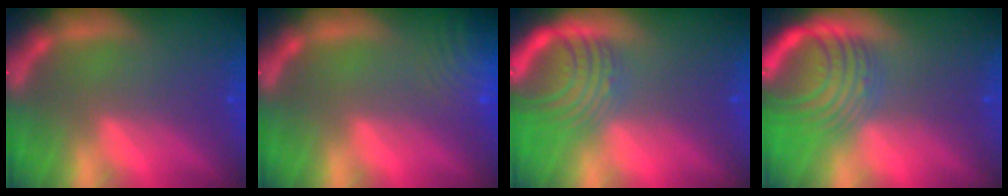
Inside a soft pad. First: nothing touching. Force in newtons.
{"total": 8.0}
{"total": 8.1}
{"total": 10.0}